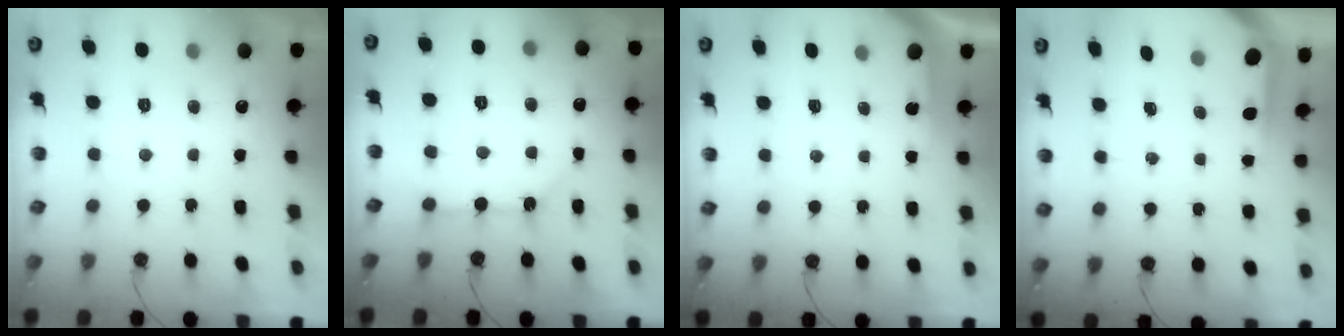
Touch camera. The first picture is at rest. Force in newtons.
{"total": 6.2, "press": 6.2, "slide": 0.7}
{"total": 2.5, "press": 2.5, "slide": 0.3}
{"total": 4.0, "press": 3.9, "slide": 0.4}